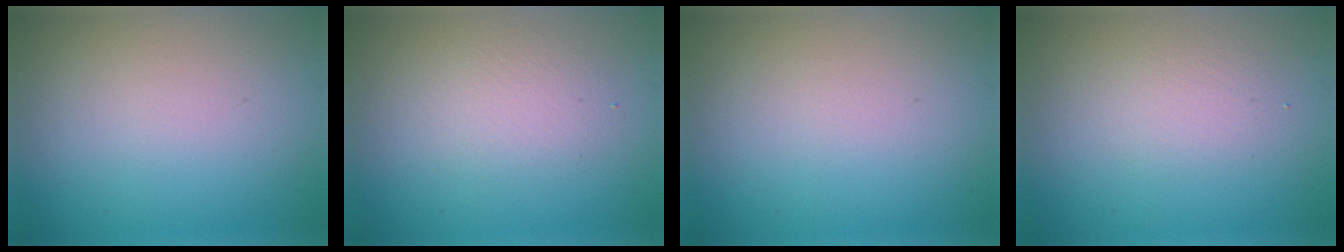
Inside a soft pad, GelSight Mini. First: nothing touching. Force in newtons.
{"total": 2.3, "press": 2.3, "slide": 0.1}
{"total": 0.0}
{"total": 1.6, "press": 1.6, "slide": 0.0}